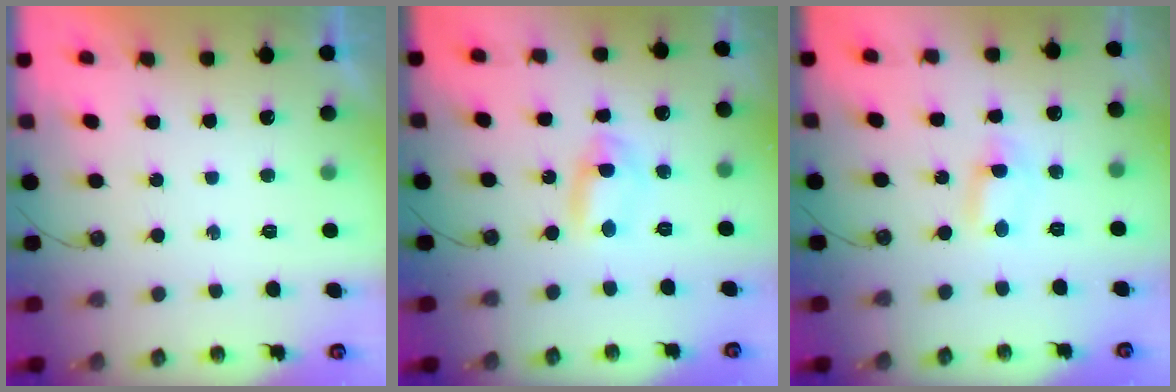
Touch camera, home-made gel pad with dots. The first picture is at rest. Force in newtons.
{"total": 2.7, "press": 2.5, "slide": 1.2}
{"total": 1.6, "press": 1.1, "slide": 1.1}